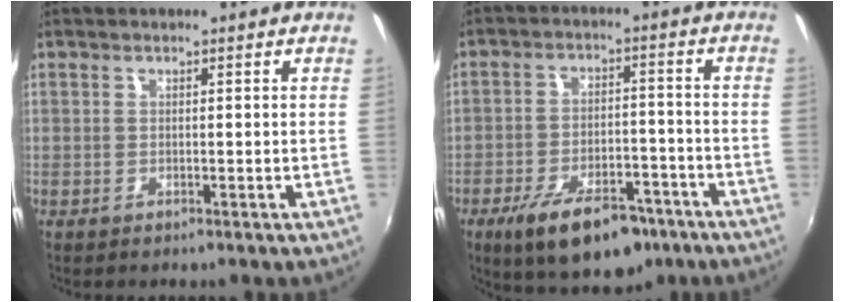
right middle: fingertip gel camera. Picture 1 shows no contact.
{"total": 15.2, "force": [-9.7, 6.5, 9.7], "torque": [-0.178, -0.008, -0.142]}